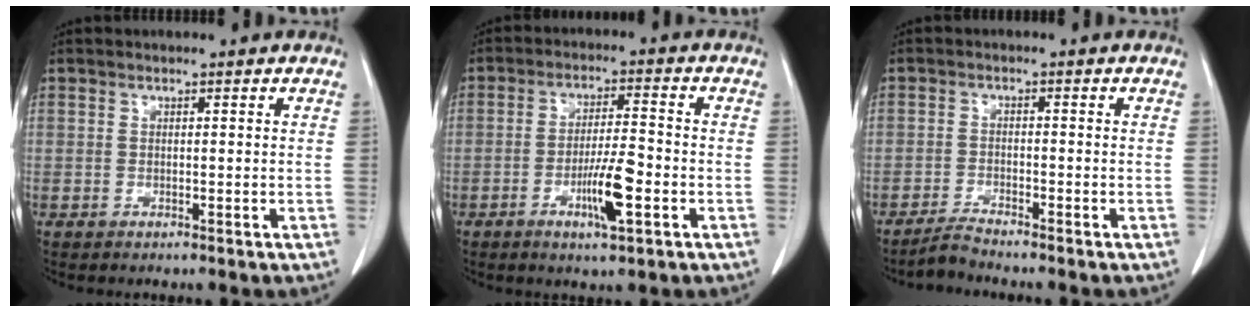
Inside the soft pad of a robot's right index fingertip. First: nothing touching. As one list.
[{"total": 7.2, "force": [-2.8, 0.9, 6.6], "torque": [-0.122, -0.004, -0.047]}, {"total": 2.6, "force": [-2.5, -0.7, 0.4], "torque": [-0.012, -0.013, -0.051]}]